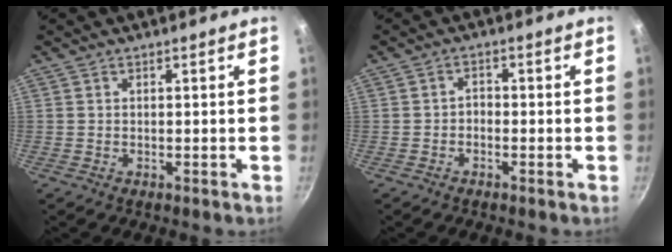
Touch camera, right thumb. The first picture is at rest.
{"total": 1.6, "force": [-0.8, 1.1, 0.9], "torque": [-0.009, 0.013, -0.017]}